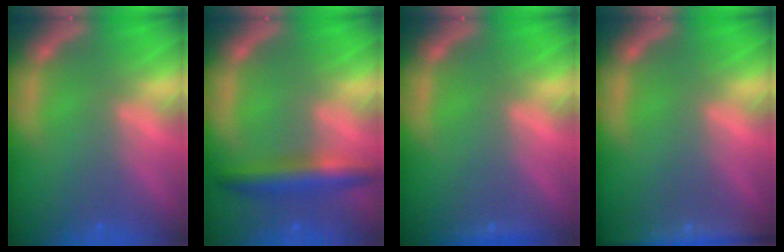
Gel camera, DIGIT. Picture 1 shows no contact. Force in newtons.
{"total": 4.4}
{"total": 0.9}
{"total": 6.0}